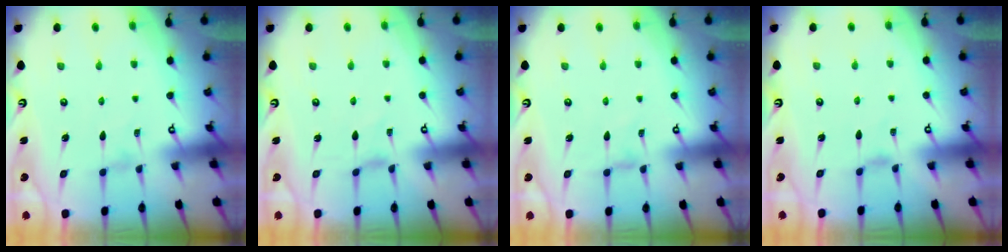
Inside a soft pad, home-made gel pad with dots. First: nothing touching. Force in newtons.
{"total": 0.0}
{"total": 0.0}
{"total": 0.9, "press": 0.9, "slide": 0.2}